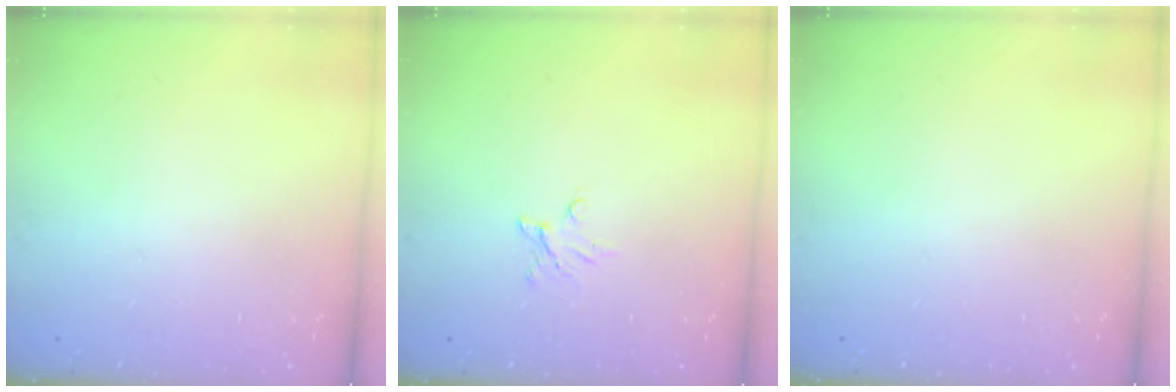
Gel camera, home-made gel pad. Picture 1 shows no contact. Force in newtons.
{"total": 3.5, "press": 3.4, "slide": 0.4}
{"total": 0.0}